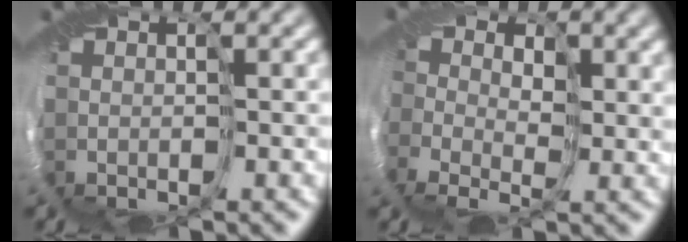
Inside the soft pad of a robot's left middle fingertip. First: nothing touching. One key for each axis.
{"total": 1.7, "fx": -0.3, "fy": 1.6, "fz": 0.6, "tx": 0.010, "ty": -0.021, "tz": -0.018}